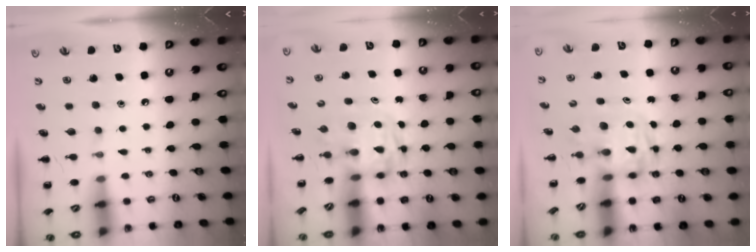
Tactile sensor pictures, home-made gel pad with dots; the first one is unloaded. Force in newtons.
{"total": 2.9, "press": 2.9, "slide": 0.5}
{"total": 2.9, "press": 2.9, "slide": 0.5}